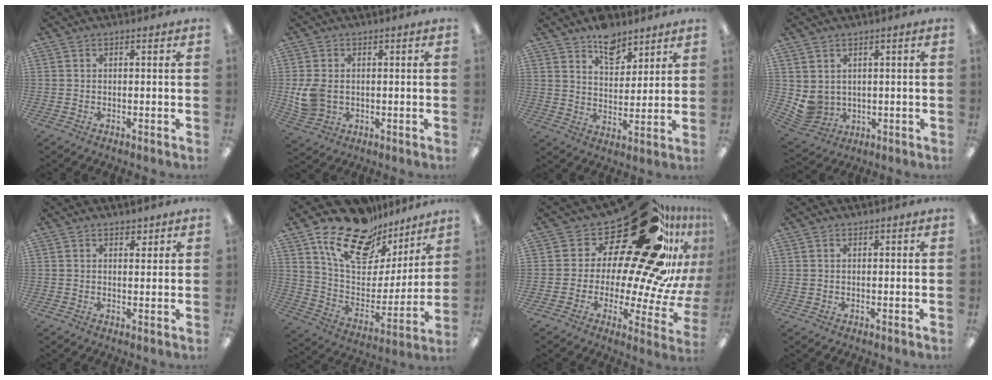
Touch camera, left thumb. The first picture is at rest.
{"total": 6.8, "force": [0.0, 5.5, 4.1], "torque": [-0.085, 0.007, 0.003]}
{"total": 9.0, "force": [6.8, 4.8, 3.4], "torque": [-0.034, -0.041, 0.118]}
{"total": 5.3, "force": [2.2, 4.5, 1.4], "torque": [-0.055, -0.011, 0.047]}
{"total": 2.3, "force": [1.8, 1.0, 0.9], "torque": [-0.003, -0.007, 0.029]}
{"total": 19.5, "force": [14.0, 10.2, 9.0], "torque": [-0.158, -0.091, 0.249]}
{"total": 30.8, "force": [19.1, 12.4, 20.8], "torque": [-0.266, -0.168, 0.348]}
{"total": 0.9, "force": [0.6, 0.6, 0.3], "torque": [-0.009, 0.002, 0.011]}